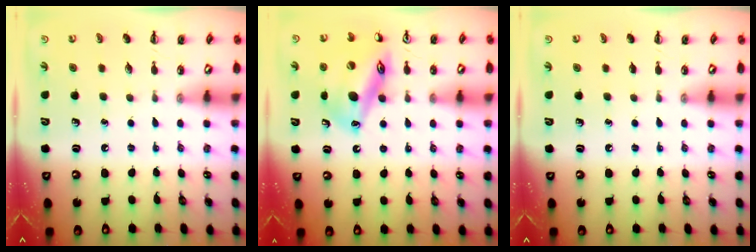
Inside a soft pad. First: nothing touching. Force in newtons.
{"total": 16.2, "press": 16.0, "slide": 2.5}
{"total": 0.0}